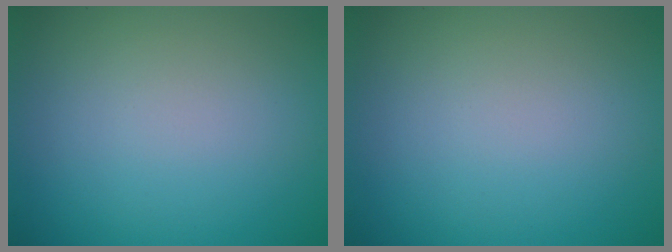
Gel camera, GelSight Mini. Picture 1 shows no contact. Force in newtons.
{"total": 0.0}